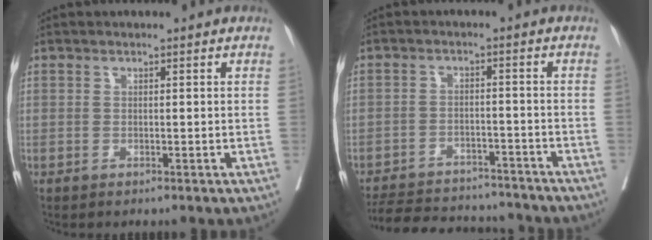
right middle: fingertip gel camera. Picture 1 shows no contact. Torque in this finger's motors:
{"motor_torque": [0.83, -1.26, 0.06, 0.03]}